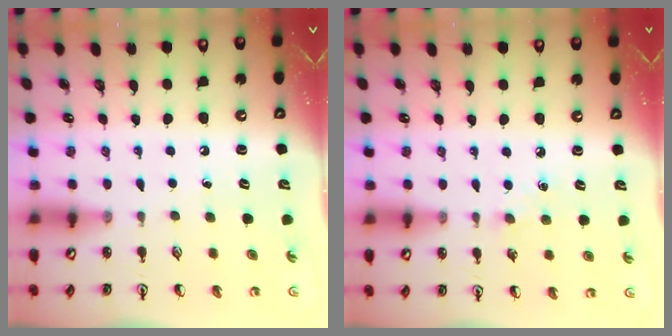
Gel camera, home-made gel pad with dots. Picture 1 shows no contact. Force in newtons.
{"total": 2.8, "press": 2.8, "slide": 0.4}